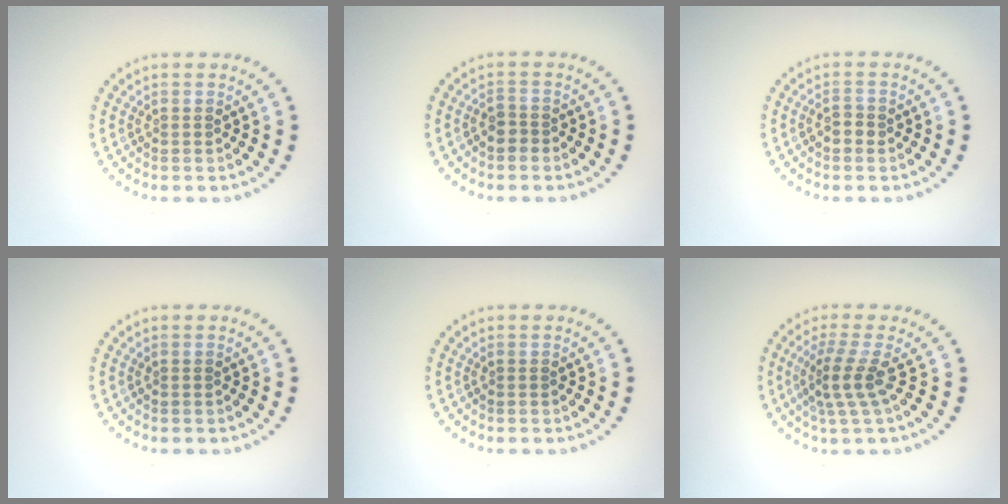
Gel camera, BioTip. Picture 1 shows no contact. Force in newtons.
{"total": 1.2, "press": 1.0, "slide": 0.6}
{"total": 1.3, "press": 1.3, "slide": 0.1}
{"total": 0.0}
{"total": 0.0}
{"total": 2.9, "press": 2.0, "slide": 2.2}